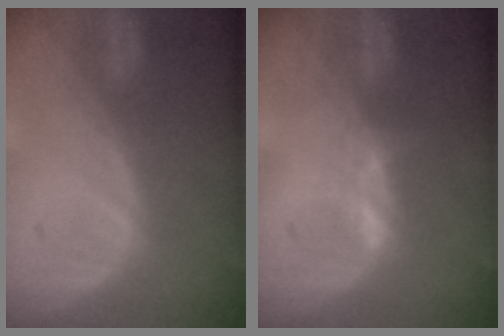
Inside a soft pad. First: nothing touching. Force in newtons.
{"total": 1.7, "press": 1.7, "slide": 0.6}